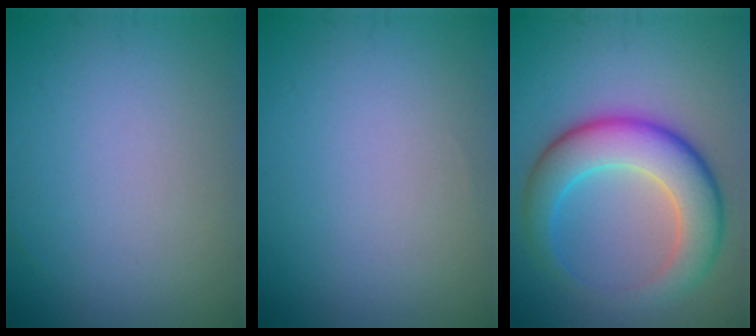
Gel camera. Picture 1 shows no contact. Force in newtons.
{"total": 0.0}
{"total": 7.5, "press": 7.5, "slide": 0.2}